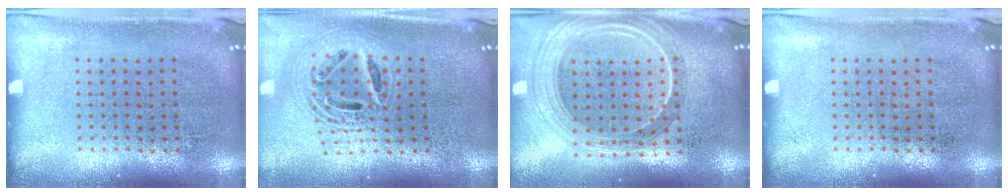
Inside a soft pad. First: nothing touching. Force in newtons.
{"total": 2.2, "press": 1.7, "slide": 1.4}
{"total": 2.5, "press": 2.1, "slide": 1.3}
{"total": 0.0}